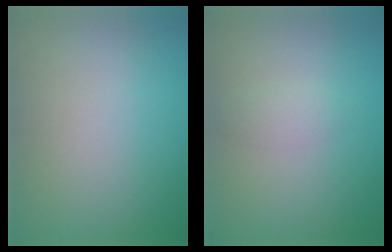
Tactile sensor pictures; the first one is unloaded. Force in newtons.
{"total": 1.1, "press": 1.1, "slide": 0.0}